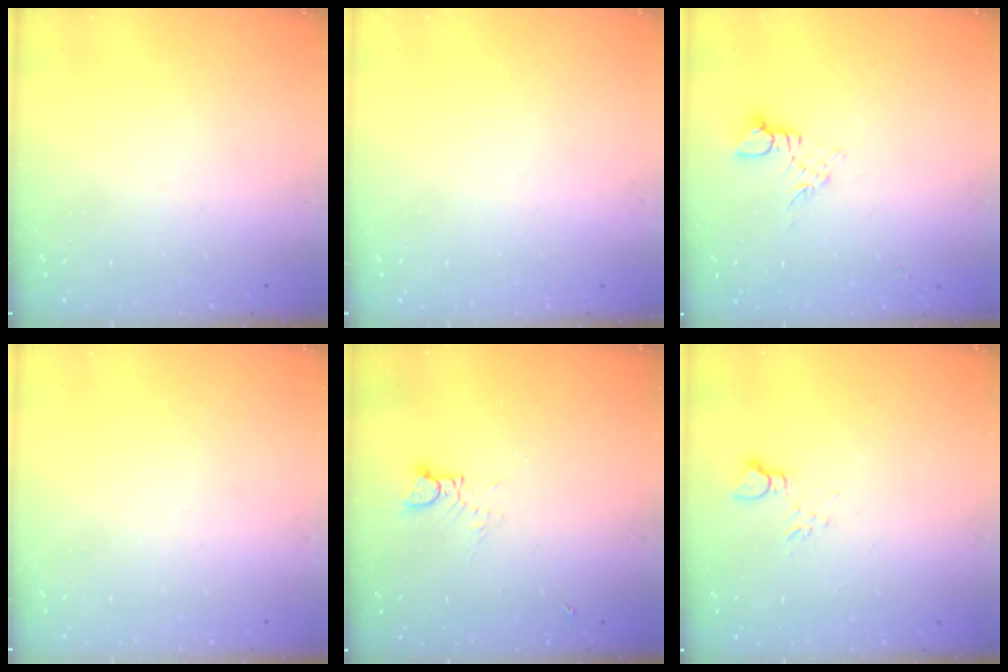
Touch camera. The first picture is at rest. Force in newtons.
{"total": 0.0}
{"total": 3.8, "press": 3.8, "slide": 0.5}
{"total": 0.0}
{"total": 2.7, "press": 2.7, "slide": 0.2}
{"total": 4.7, "press": 4.6, "slide": 0.7}